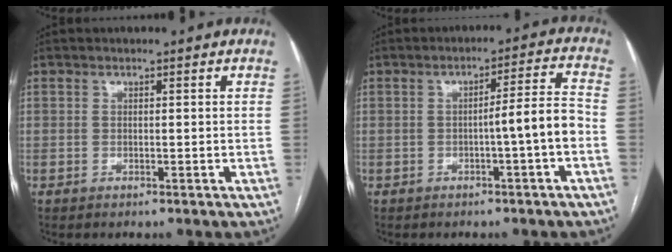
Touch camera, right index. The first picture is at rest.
{"total": 5.8, "force": [-1.8, -0.6, 5.5], "torque": [-0.076, 0.014, -0.025]}